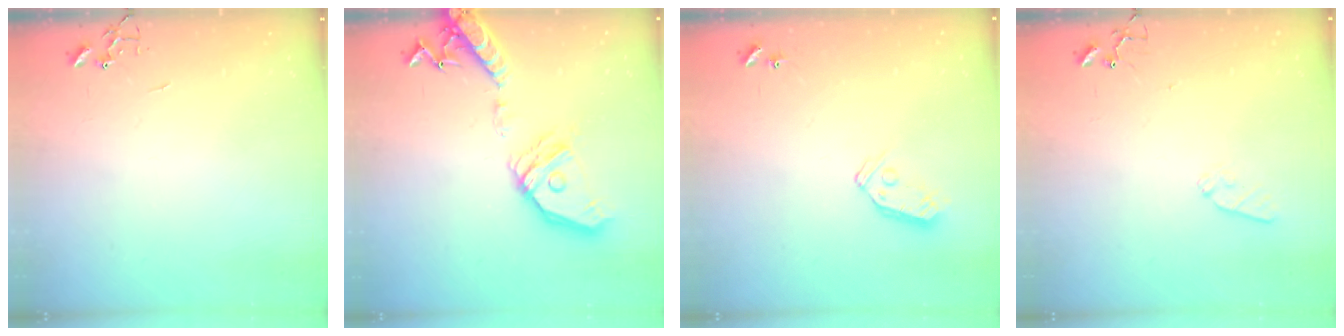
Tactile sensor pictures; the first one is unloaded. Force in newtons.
{"total": 20.0, "press": 19.7, "slide": 3.5}
{"total": 7.5, "press": 7.5, "slide": 0.4}
{"total": 7.6, "press": 7.6, "slide": 0.6}